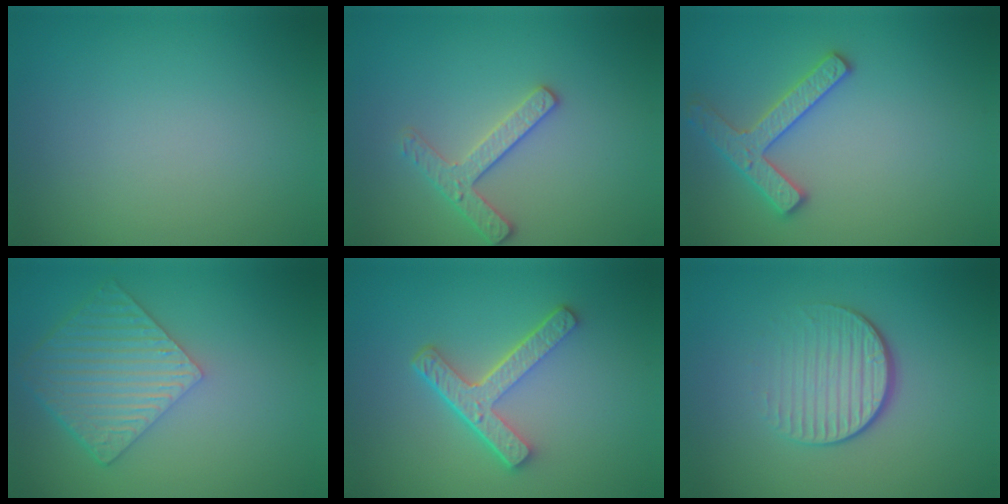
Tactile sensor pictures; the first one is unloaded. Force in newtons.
{"total": 2.5, "press": 2.4, "slide": 0.3}
{"total": 2.8, "press": 2.8, "slide": 0.3}
{"total": 6.1, "press": 4.5, "slide": 4.1}
{"total": 4.4, "press": 3.2, "slide": 3.0}
{"total": 4.2, "press": 2.6, "slide": 3.3}